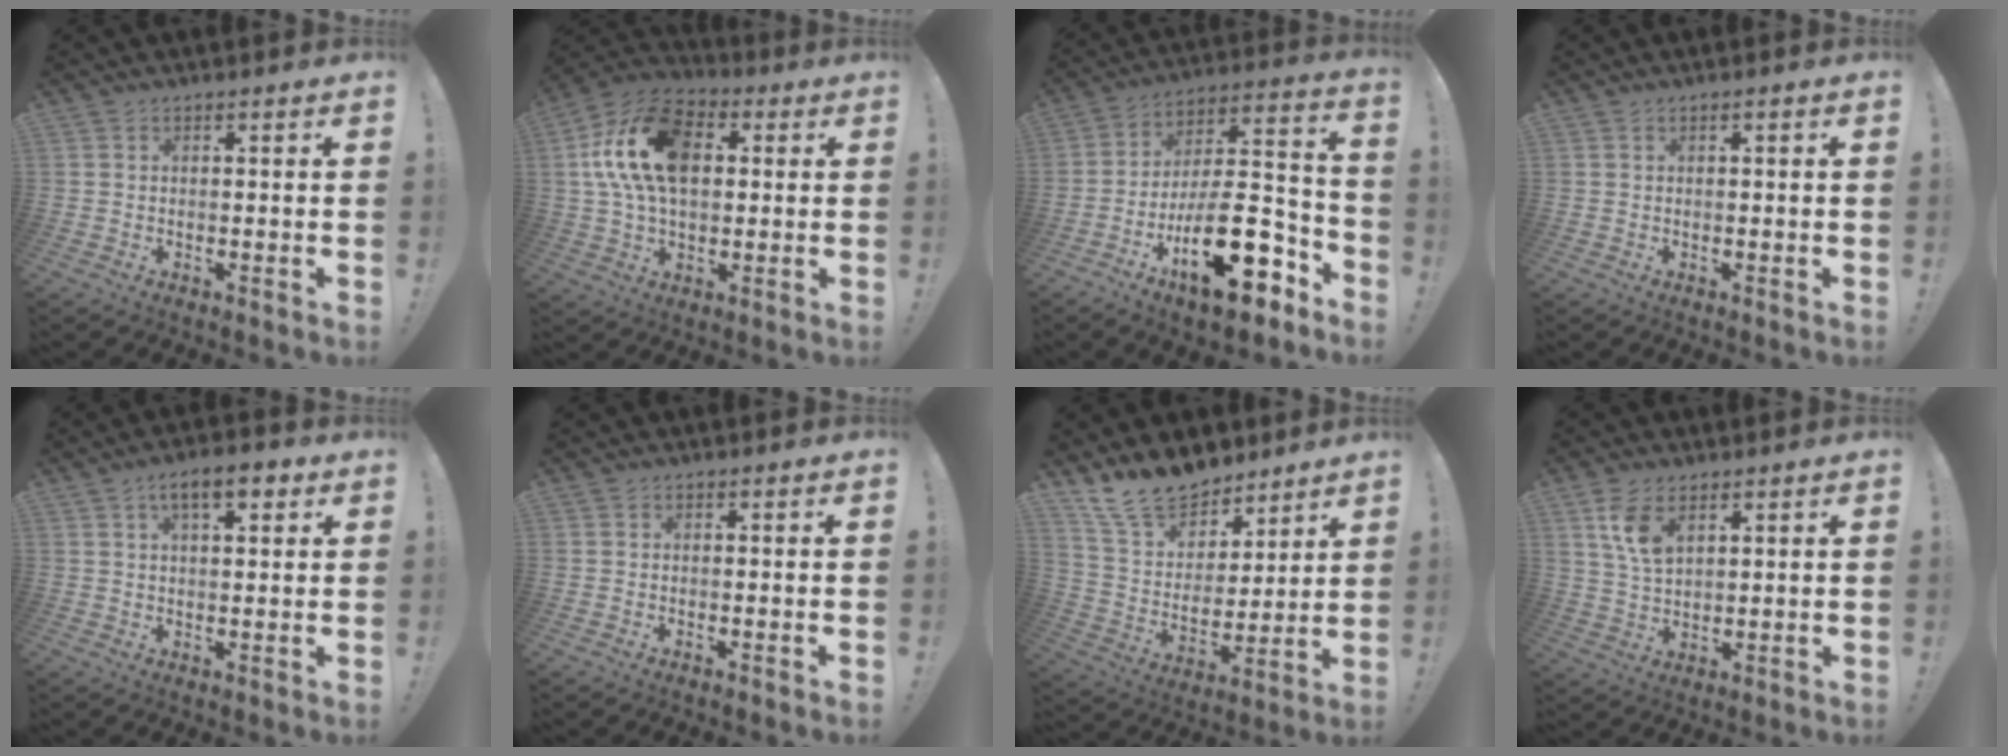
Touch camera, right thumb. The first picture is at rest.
{"total": 19.2, "force": [3.8, 12.4, 14.1], "torque": [-0.252, 0.007, 0.070]}
{"total": 24.6, "force": [-10.7, 10.2, 19.6], "torque": [-0.314, 0.064, -0.167]}
{"total": 0.7, "force": [0.0, -0.1, 0.7], "torque": [-0.010, -0.001, -0.001]}
{"total": 7.6, "force": [3.7, 2.8, 6.0], "torque": [-0.085, -0.007, 0.059]}
{"total": 0.0}
{"total": 15.8, "force": [12.8, 7.8, 4.8], "torque": [-0.102, -0.098, 0.244]}
{"total": 7.9, "force": [4.1, 4.1, 5.3], "torque": [-0.100, -0.014, 0.075]}